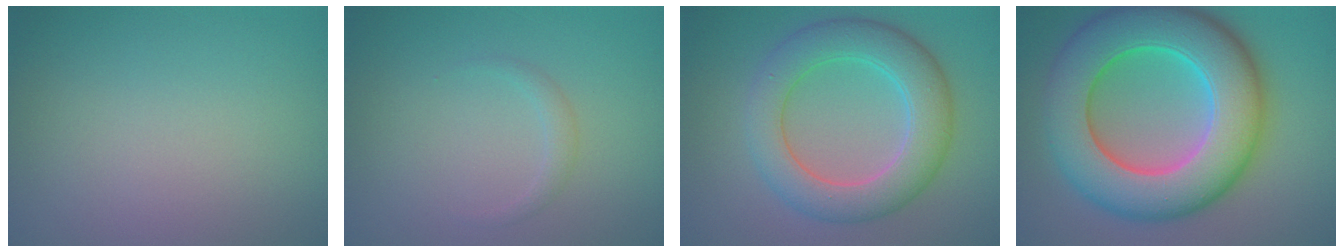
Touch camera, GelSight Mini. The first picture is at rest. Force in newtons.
{"total": 0.5, "press": 0.5, "slide": 0.1}
{"total": 6.7, "press": 6.7, "slide": 0.4}
{"total": 13.2, "press": 13.2, "slide": 0.3}